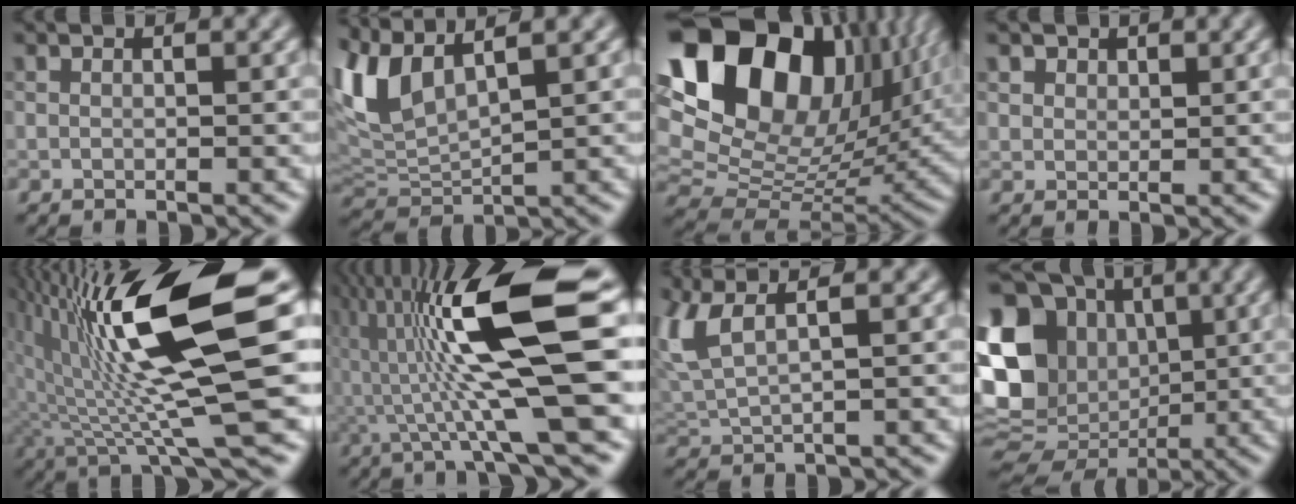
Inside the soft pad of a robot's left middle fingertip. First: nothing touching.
{"total": 5.4, "force": [1.8, 2.4, 4.5], "torque": [-0.127, 0.014, 0.045]}
{"total": 17.8, "force": [6.4, 11.7, 11.8], "torque": [-0.243, 0.035, 0.125]}
{"total": 2.0, "force": [1.4, 1.4, 0.3], "torque": [-0.028, -0.001, 0.037]}
{"total": 13.3, "force": [3.0, 2.8, 12.6], "torque": [-0.224, 0.000, 0.061]}
{"total": 11.4, "force": [-0.1, 1.6, 11.3], "torque": [-0.205, 0.022, 0.002]}
{"total": 4.6, "force": [1.6, 1.7, 4.0], "torque": [-0.119, 0.018, 0.037]}
{"total": 14.1, "force": [-0.7, 11.7, 7.8], "torque": [-0.172, 0.005, -0.006]}